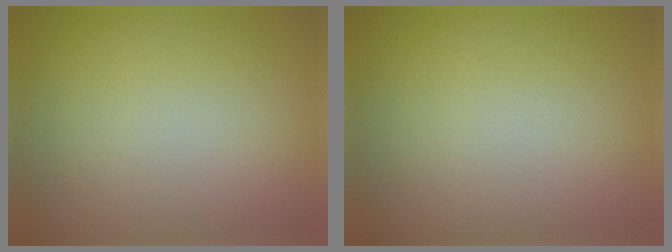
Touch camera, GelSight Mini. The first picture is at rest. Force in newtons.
{"total": 0.0}